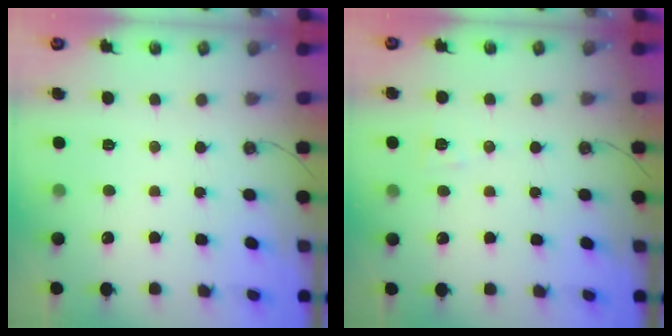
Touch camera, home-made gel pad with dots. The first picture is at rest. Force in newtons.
{"total": 6.3, "press": 6.0, "slide": 1.9}